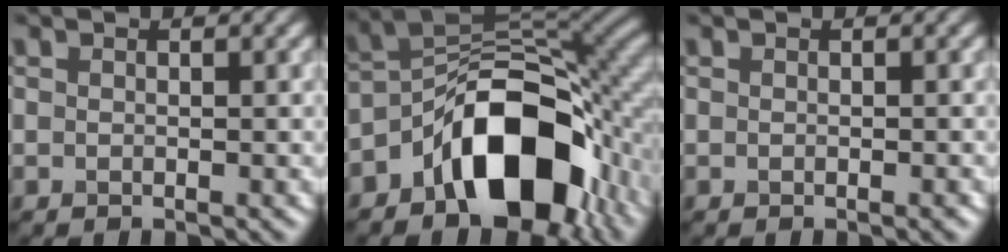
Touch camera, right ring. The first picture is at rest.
{"total": 12.4, "force": [-5.6, 6.8, 8.6], "torque": [-0.119, 0.004, -0.104]}
{"total": 0.0}